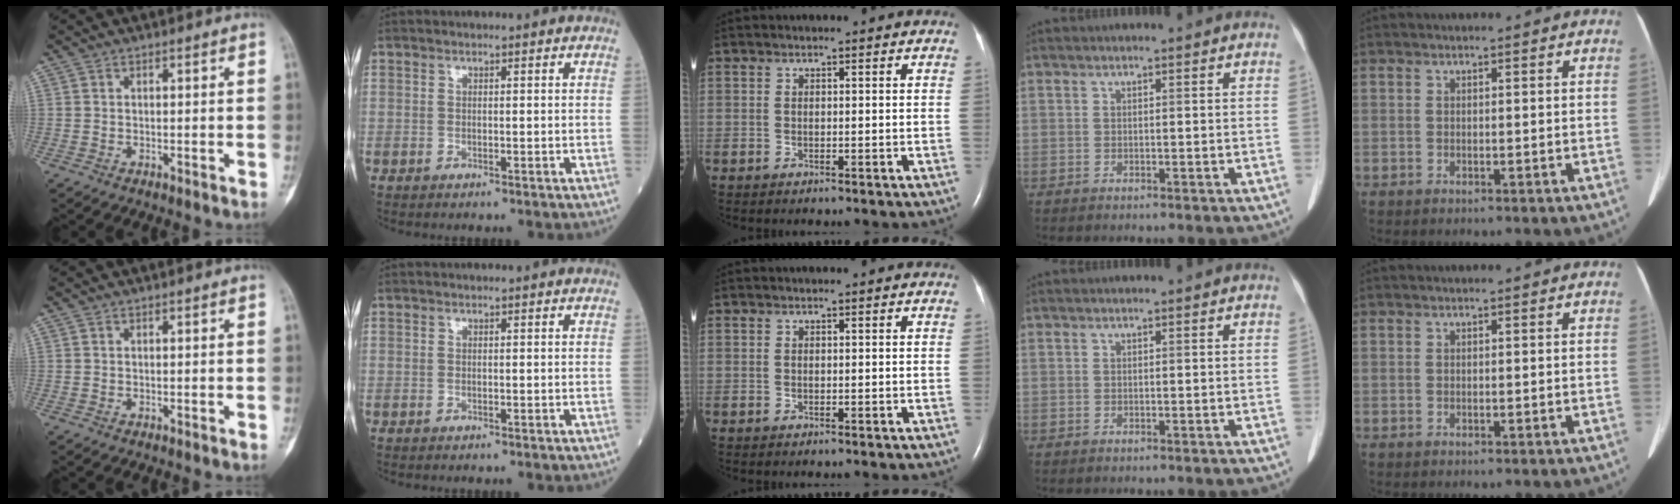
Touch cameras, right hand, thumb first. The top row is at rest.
{}